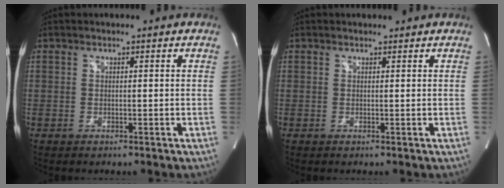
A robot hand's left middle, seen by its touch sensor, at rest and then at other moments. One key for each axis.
{"total": 0.7, "fx": 0.6, "fy": 0.2, "fz": 0.0, "tx": -0.010, "ty": 0.007, "tz": 0.011}